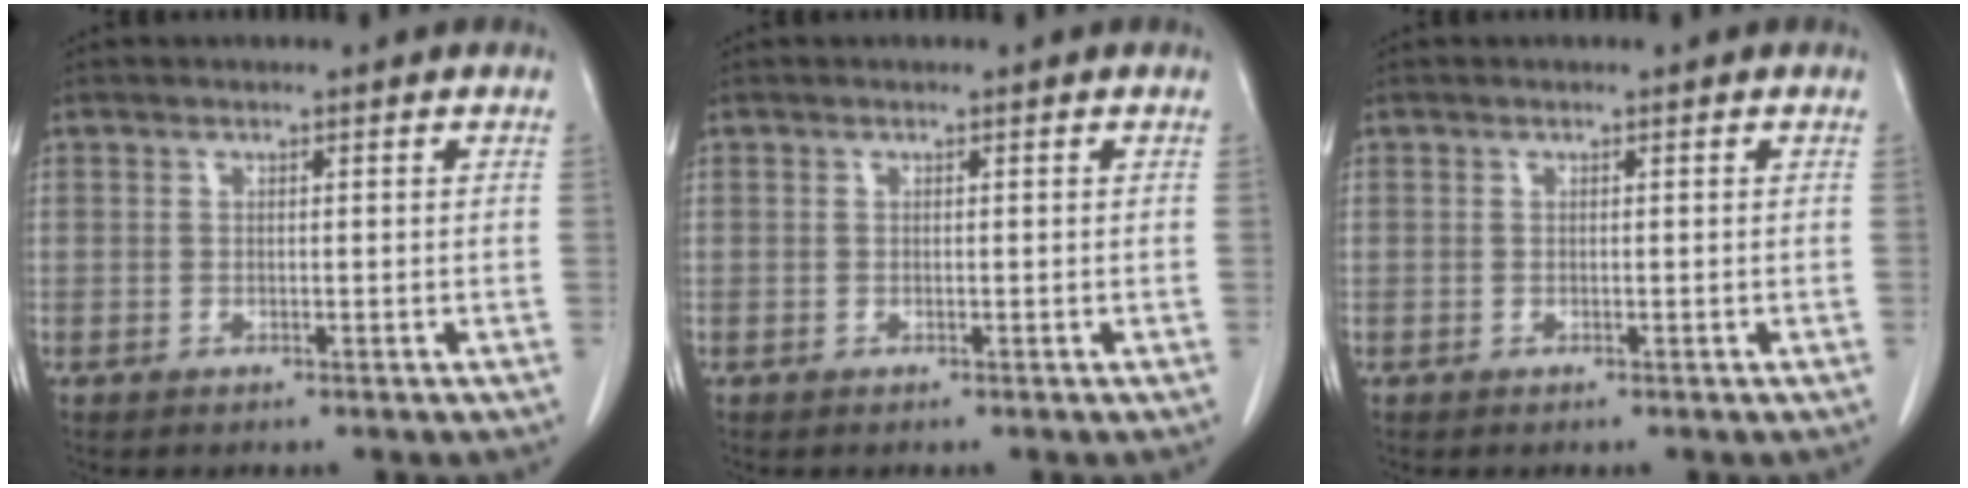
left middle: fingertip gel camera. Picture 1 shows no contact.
{"total": 0.0}
{"total": 0.0}